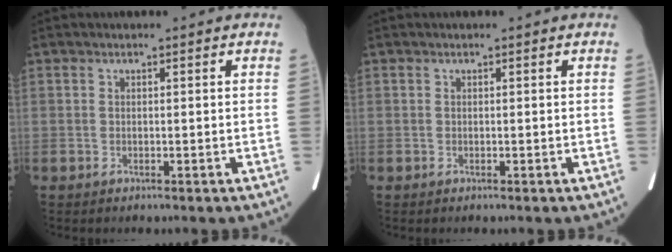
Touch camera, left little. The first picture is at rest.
{"total": 0.0}